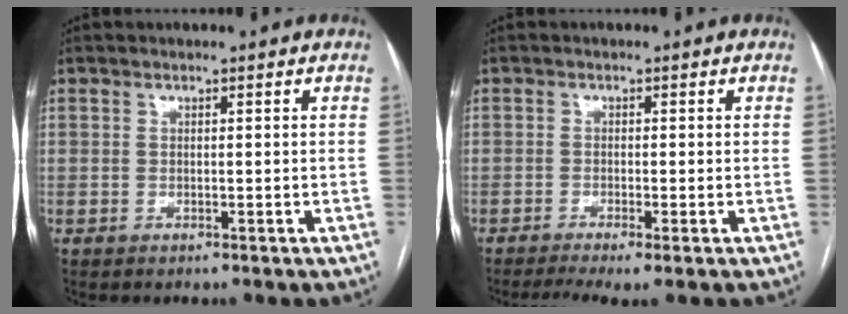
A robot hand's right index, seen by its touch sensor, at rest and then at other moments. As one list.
[{"total": 5.0, "force": [-3.3, 0.3, 3.7], "torque": [-0.064, -0.009, -0.056]}]